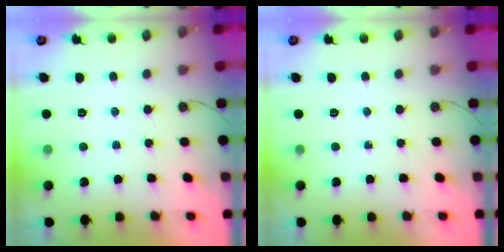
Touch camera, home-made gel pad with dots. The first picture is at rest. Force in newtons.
{"total": 0.0}